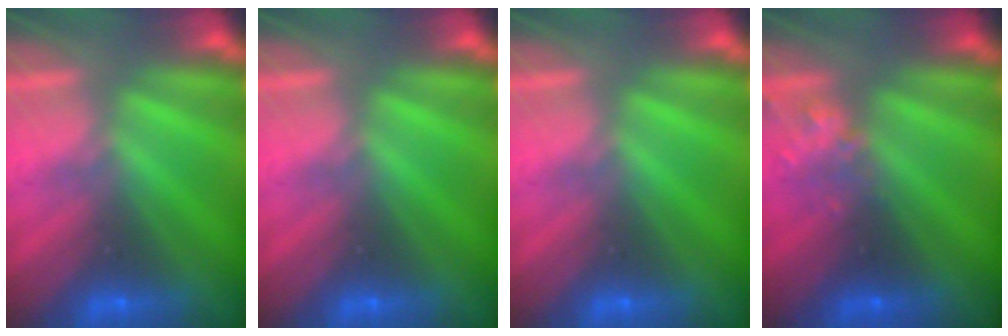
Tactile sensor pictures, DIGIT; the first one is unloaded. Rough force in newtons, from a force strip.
{"total": 0.0}
{"total": 0.0}
{"total": 2.4}